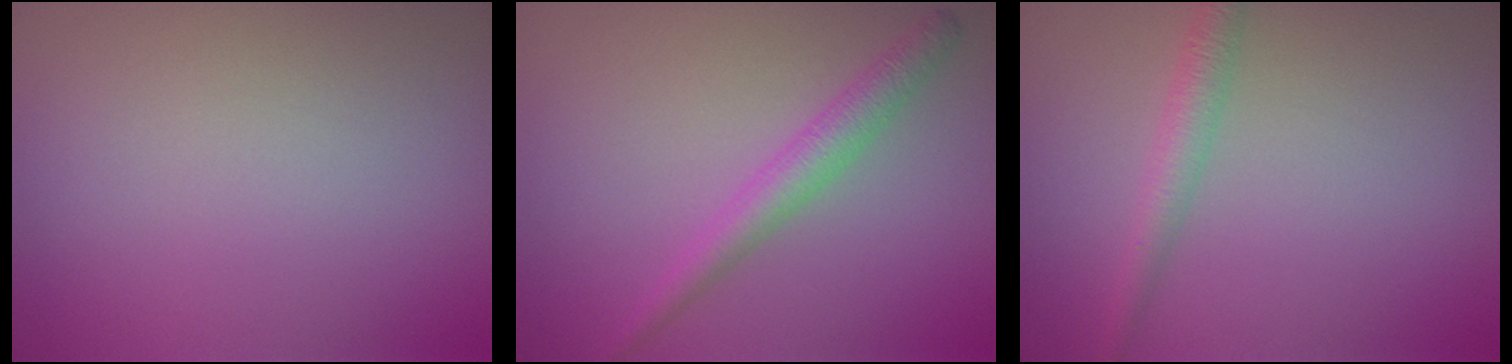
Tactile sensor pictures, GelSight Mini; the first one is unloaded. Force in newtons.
{"total": 2.5, "press": 2.5, "slide": 0.0}
{"total": 2.3, "press": 2.3, "slide": 0.1}